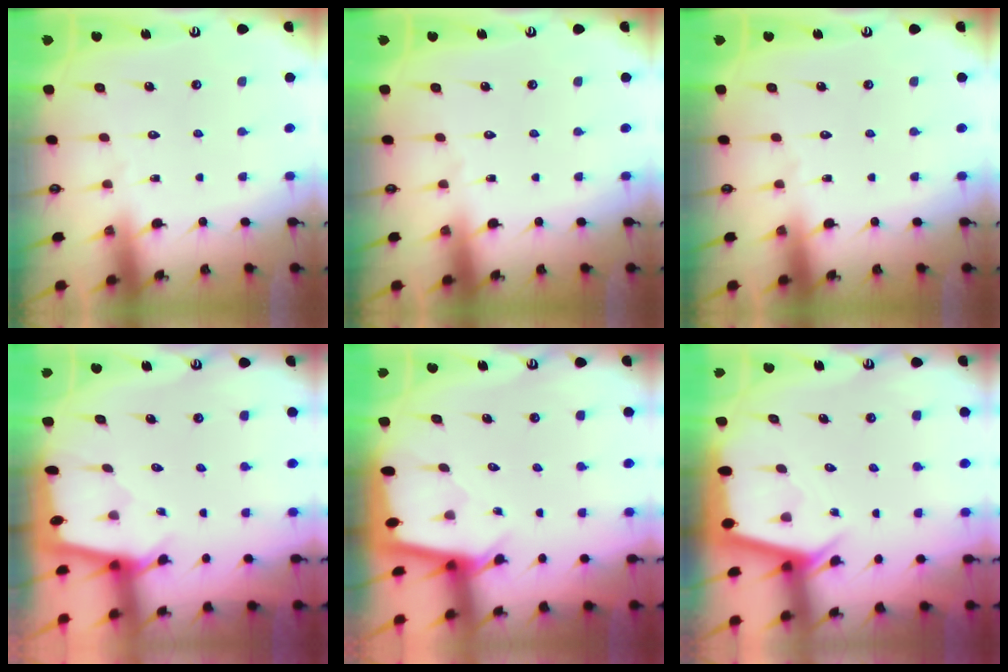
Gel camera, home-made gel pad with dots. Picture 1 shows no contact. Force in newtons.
{"total": 0.0}
{"total": 0.0}
{"total": 1.8, "press": 1.8, "slide": 0.1}
{"total": 2.0, "press": 2.0, "slide": 0.1}
{"total": 2.3, "press": 2.3, "slide": 0.2}